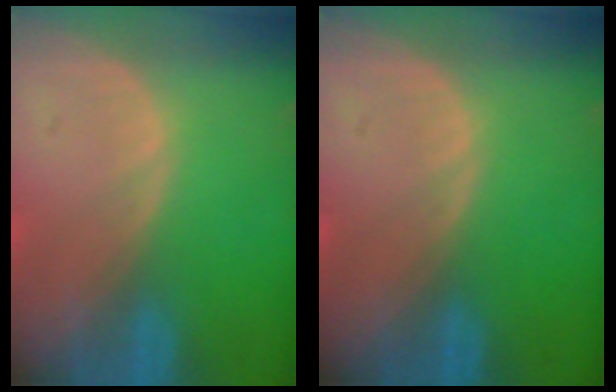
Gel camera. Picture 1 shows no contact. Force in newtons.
{"total": 0.0}